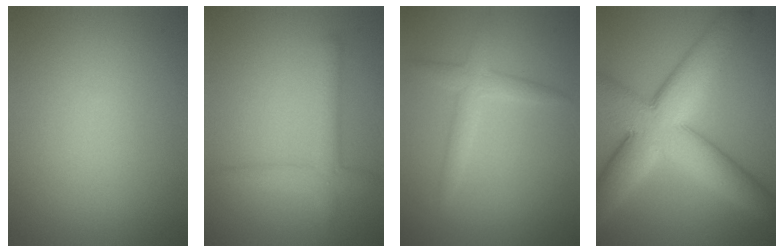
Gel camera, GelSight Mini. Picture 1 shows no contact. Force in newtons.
{"total": 2.7, "press": 2.7, "slide": 0.2}
{"total": 2.5, "press": 2.5, "slide": 0.1}
{"total": 11.5, "press": 11.5, "slide": 0.5}